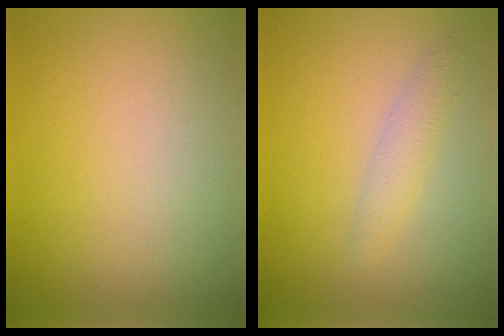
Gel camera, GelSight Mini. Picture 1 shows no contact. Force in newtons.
{"total": 1.7, "press": 1.7, "slide": 0.1}